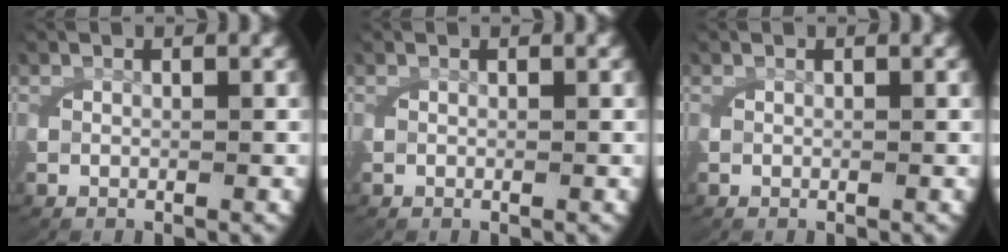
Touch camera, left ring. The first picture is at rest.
{"total": 0.0}
{"total": 0.0}